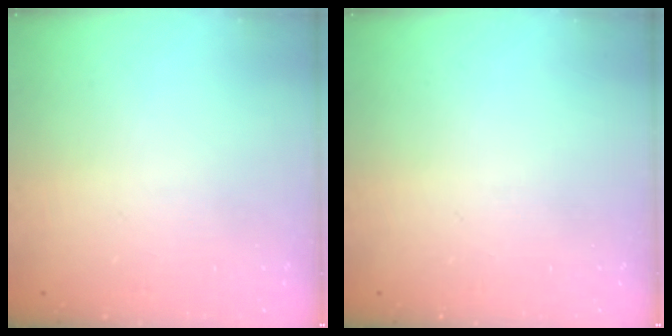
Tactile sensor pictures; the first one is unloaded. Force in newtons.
{"total": 0.0}